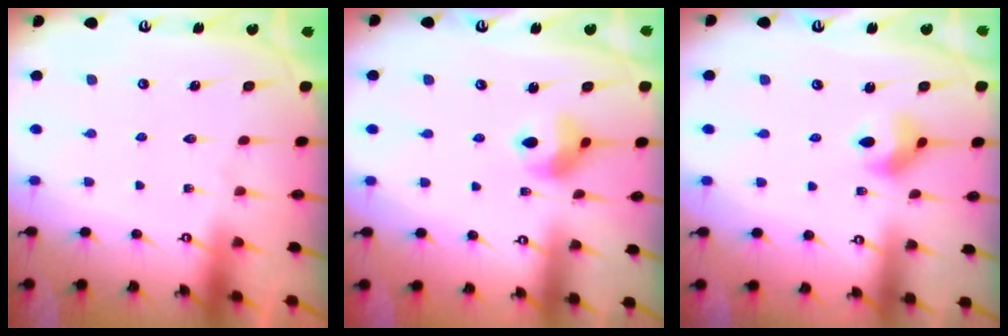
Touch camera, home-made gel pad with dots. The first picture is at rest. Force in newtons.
{"total": 7.8, "press": 7.8, "slide": 0.6}
{"total": 6.1, "press": 6.1, "slide": 0.4}